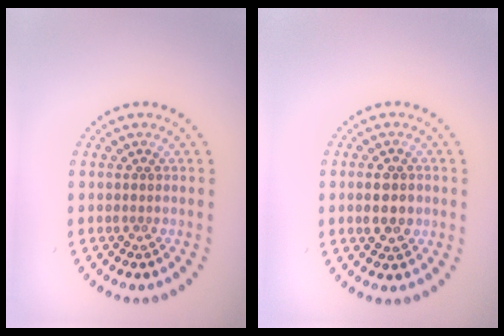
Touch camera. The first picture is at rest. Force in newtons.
{"total": 3.0, "press": 3.0, "slide": 0.0}